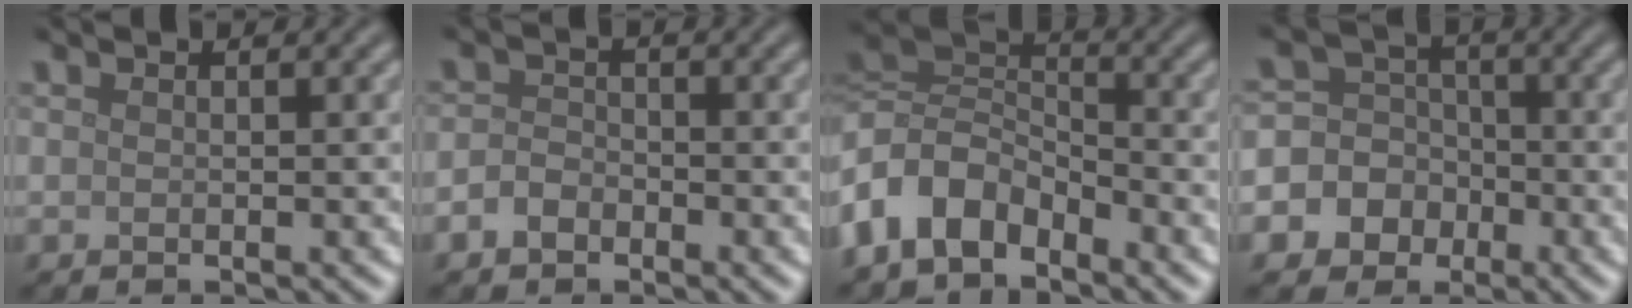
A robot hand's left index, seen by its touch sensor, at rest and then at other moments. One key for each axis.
{"total": 1.9, "fx": -1.1, "fy": 1.3, "fz": 0.8, "tx": -0.013, "ty": 0.003, "tz": -0.027}
{"total": 7.2, "fx": -3.5, "fy": 4.7, "fz": 4.2, "tx": -0.088, "ty": 0.007, "tz": -0.080}
{"total": 8.4, "fx": -2.8, "fy": 7.8, "fz": 1.4, "tx": -0.034, "ty": 0.008, "tz": -0.076}